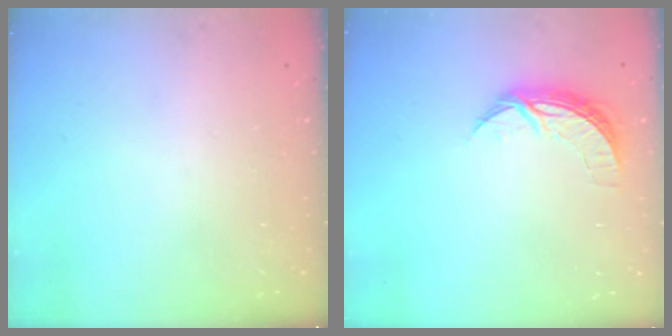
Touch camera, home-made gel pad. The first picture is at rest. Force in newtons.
{"total": 7.2, "press": 7.2, "slide": 0.4}